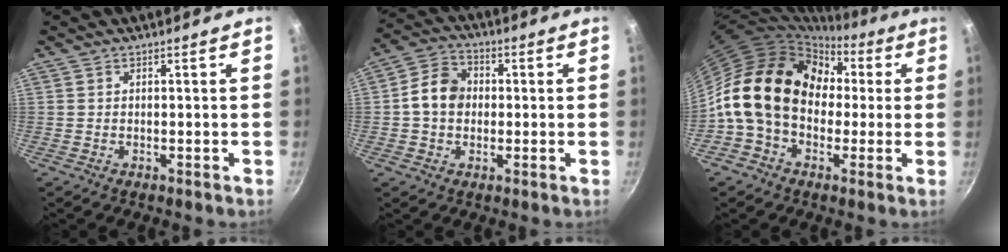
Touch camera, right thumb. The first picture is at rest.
{"total": 8.5, "force": [0.2, 6.9, 5.0], "torque": [-0.064, 0.019, -0.013]}
{"total": 19.4, "force": [0.7, 14.9, 12.5], "torque": [-0.184, 0.051, -0.001]}